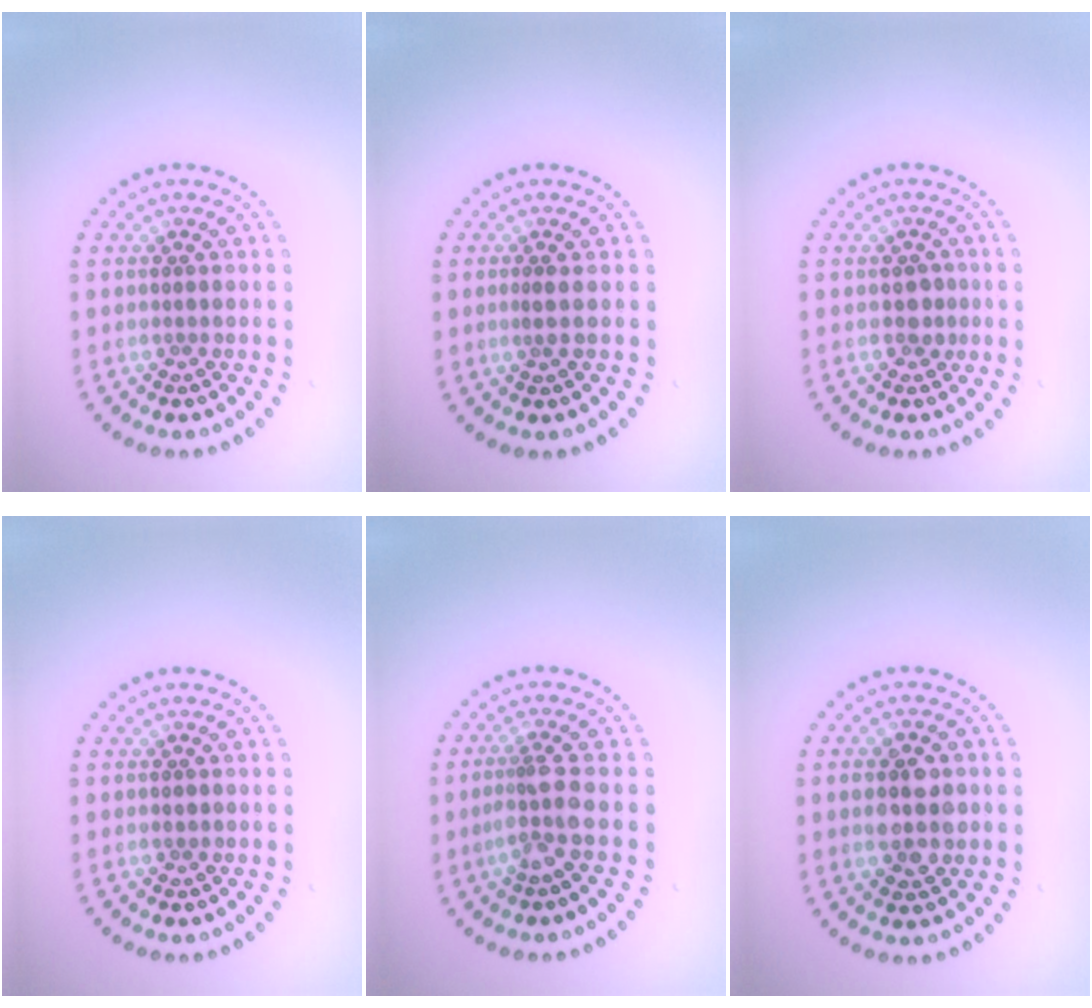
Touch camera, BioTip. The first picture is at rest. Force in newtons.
{"total": 0.8, "press": 0.5, "slide": 0.6}
{"total": 1.2, "press": 1.2, "slide": 0.4}
{"total": 0.5, "press": 0.5, "slide": 0.0}
{"total": 2.4, "press": 1.8, "slide": 1.6}
{"total": 4.5, "press": 4.5, "slide": 0.1}